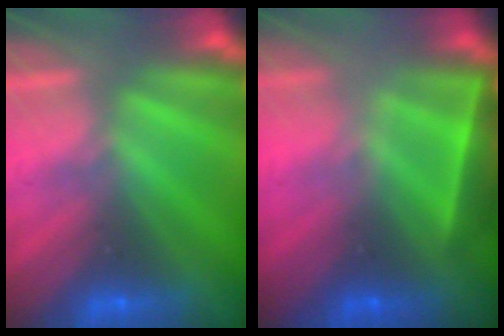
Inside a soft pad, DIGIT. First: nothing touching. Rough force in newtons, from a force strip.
{"total": 4.3}